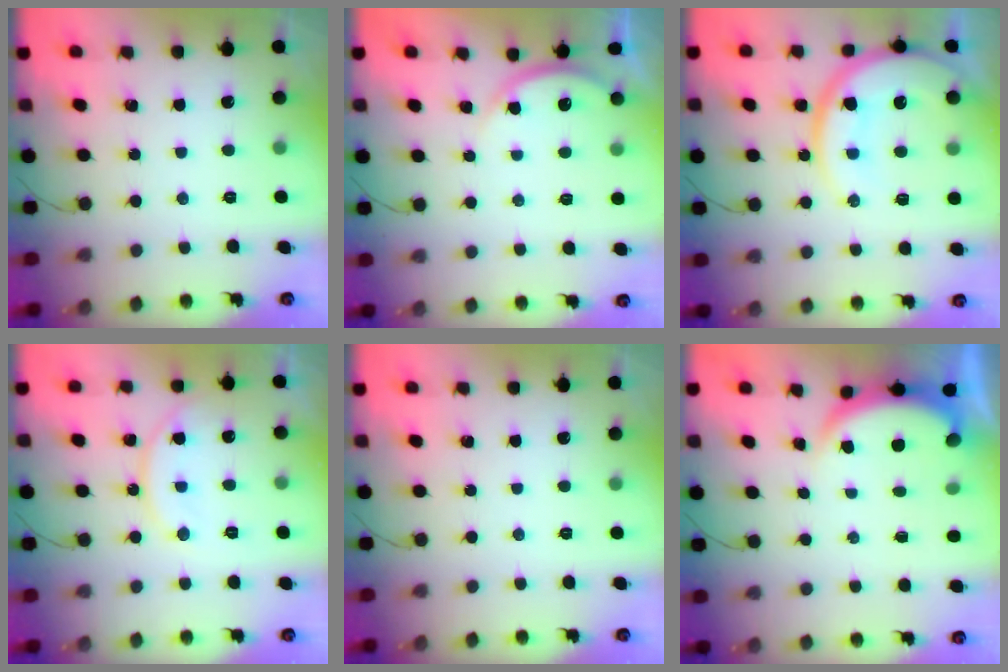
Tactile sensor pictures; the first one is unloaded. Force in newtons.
{"total": 3.0, "press": 2.9, "slide": 0.4}
{"total": 15.4, "press": 15.3, "slide": 1.7}
{"total": 12.0, "press": 11.9, "slide": 1.0}
{"total": 0.0}
{"total": 4.0, "press": 4.0, "slide": 0.6}